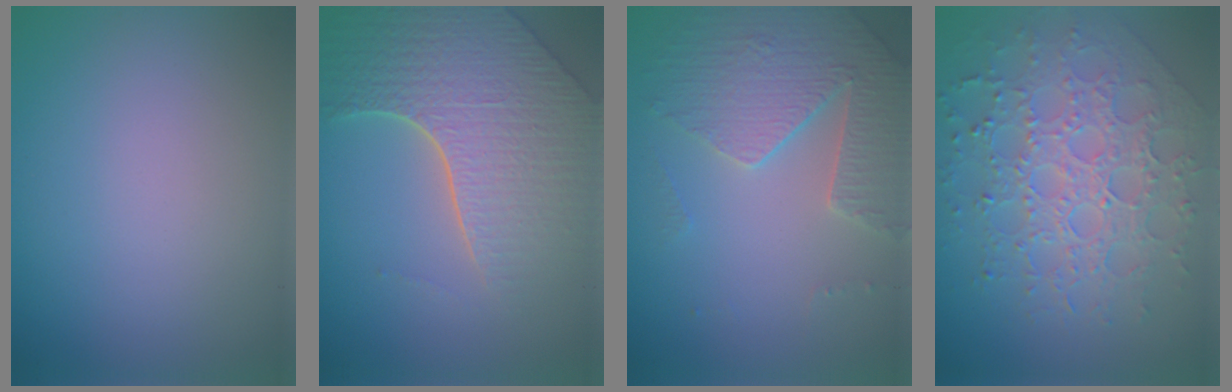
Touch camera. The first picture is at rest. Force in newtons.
{"total": 7.9, "press": 5.7, "slide": 5.5}
{"total": 3.9, "press": 3.8, "slide": 0.8}
{"total": 8.0, "press": 5.6, "slide": 5.7}